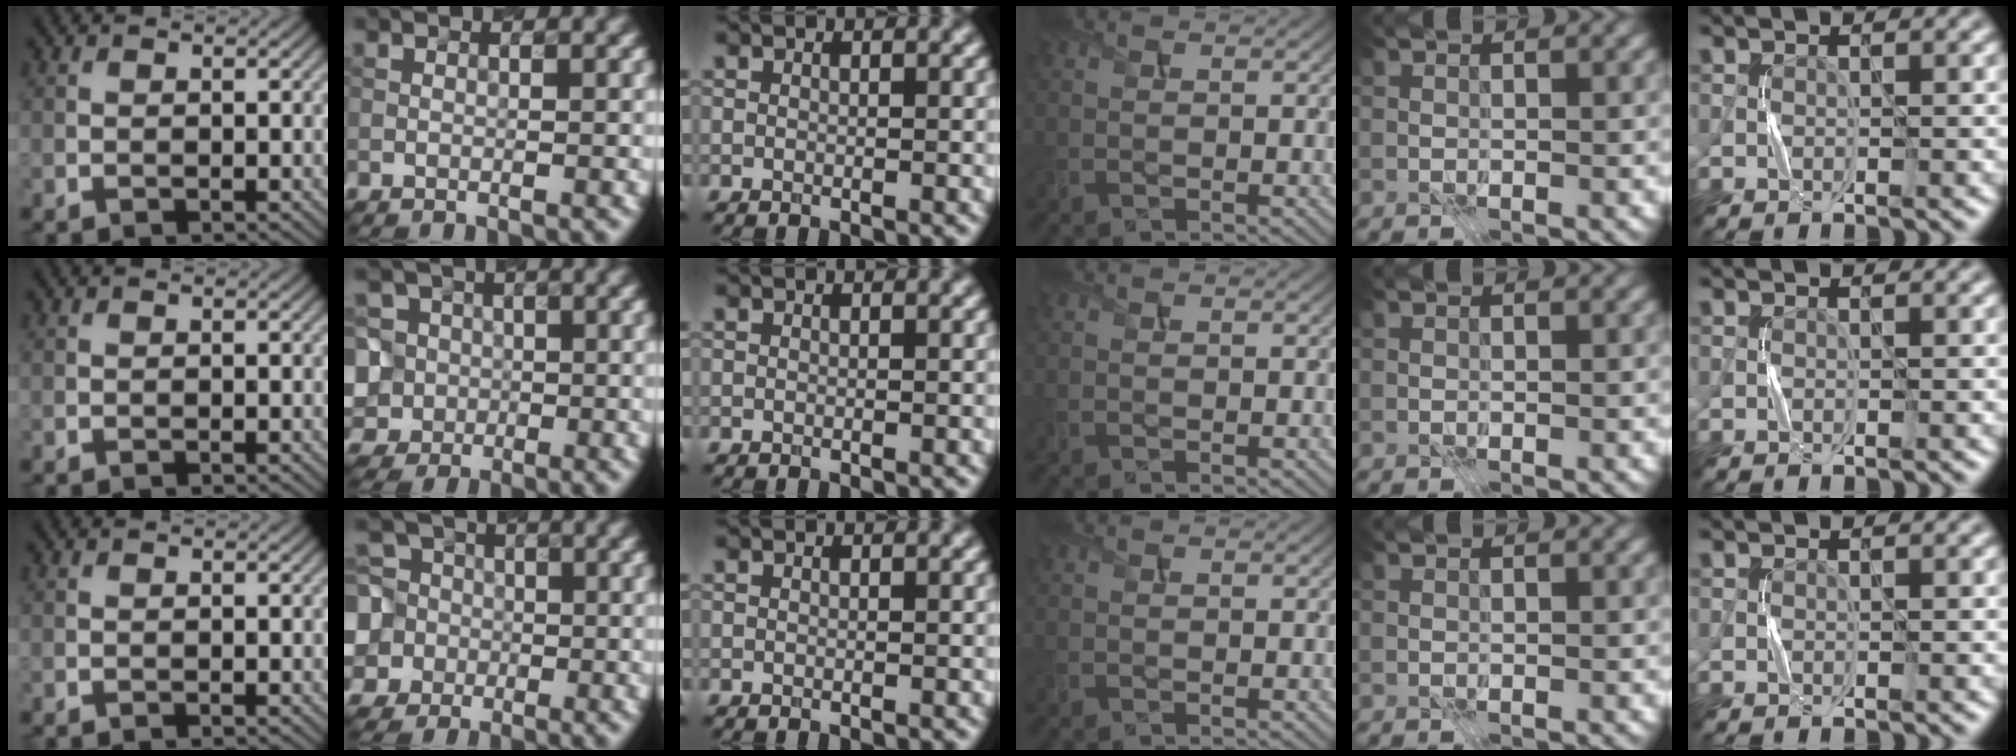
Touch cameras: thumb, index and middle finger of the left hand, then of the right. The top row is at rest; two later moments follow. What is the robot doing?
{"motion": "press", "object": "calculator"}